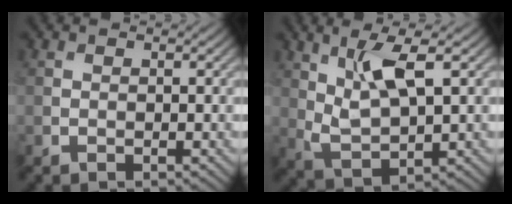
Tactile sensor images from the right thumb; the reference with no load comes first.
{"total": 6.9, "force": [3.0, 2.3, 5.9], "torque": [-0.124, -0.006, 0.062]}